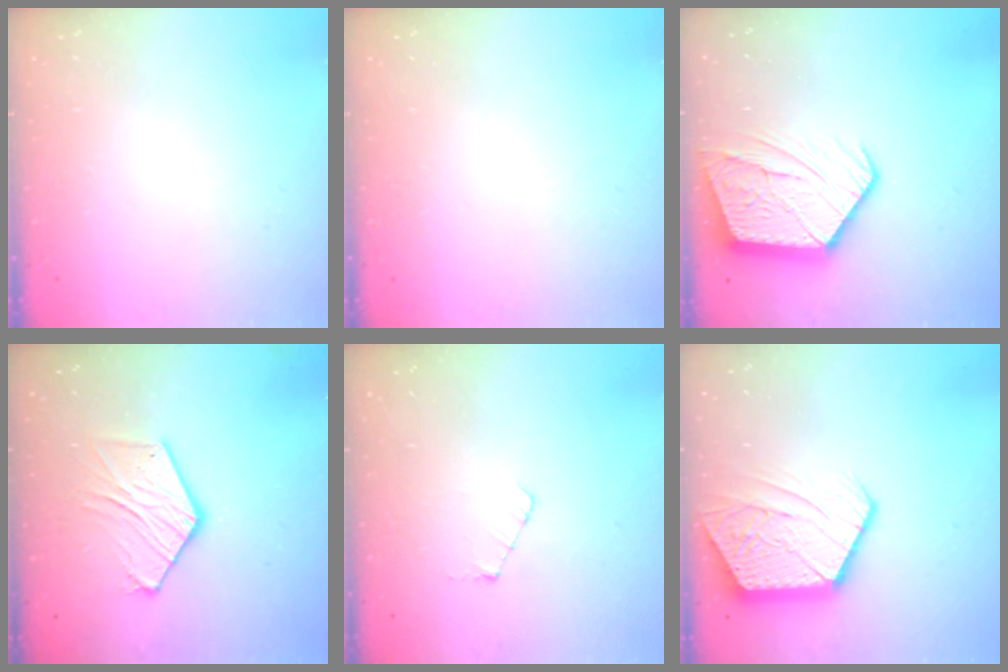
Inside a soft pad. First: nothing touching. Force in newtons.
{"total": 0.0}
{"total": 17.9, "press": 17.8, "slide": 1.6}
{"total": 11.4, "press": 11.4, "slide": 0.8}
{"total": 3.6, "press": 3.6, "slide": 0.4}
{"total": 13.8, "press": 13.8, "slide": 0.9}